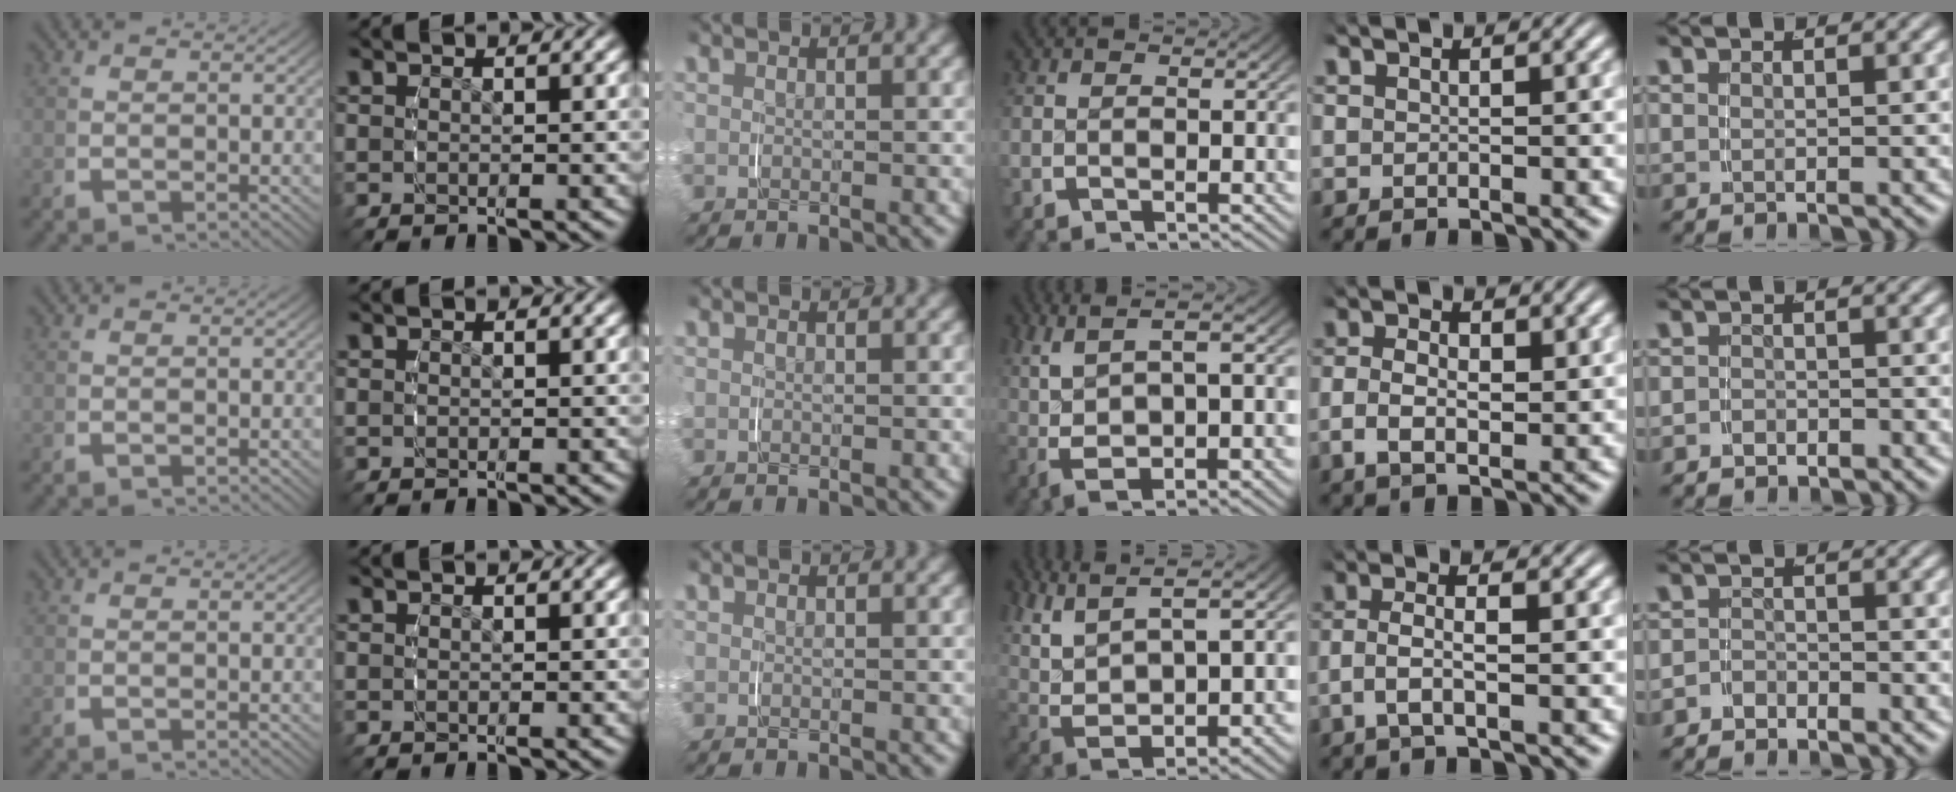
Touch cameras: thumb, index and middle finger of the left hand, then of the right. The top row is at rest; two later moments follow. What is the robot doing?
{"motion": "grasp_and_lifting", "object": "jacket"}